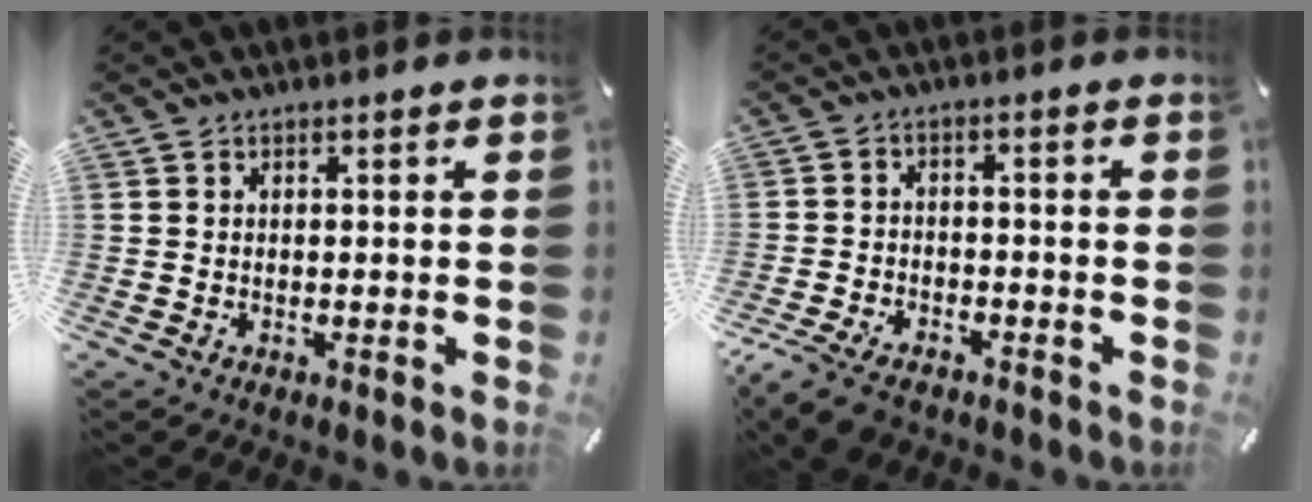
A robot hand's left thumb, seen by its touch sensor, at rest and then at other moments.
{"total": 6.5, "force": [-5.2, 2.9, 2.8], "torque": [-0.064, 0.018, -0.101]}